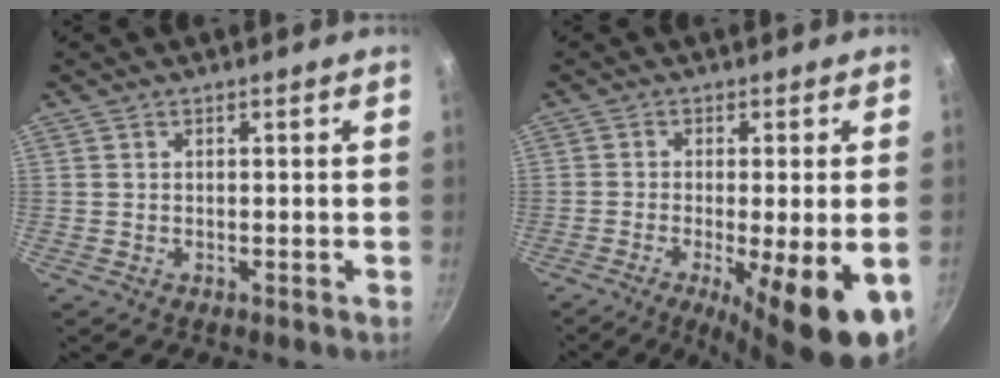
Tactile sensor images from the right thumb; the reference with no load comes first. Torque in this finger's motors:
{"motor_torque": [0.25, 0.69, 1.90, -0.88, 0.12]}